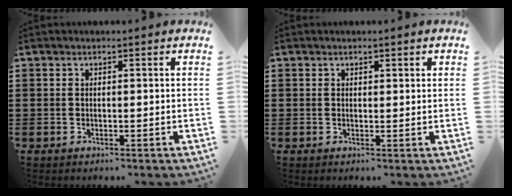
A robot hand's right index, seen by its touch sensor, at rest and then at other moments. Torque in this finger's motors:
{"motor_torque": [-0.34, -0.02, 0.04, -0.01]}